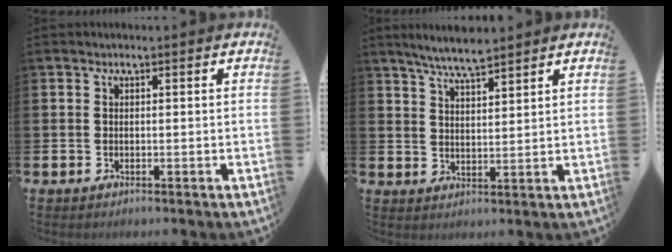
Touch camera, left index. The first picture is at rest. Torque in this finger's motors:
{"motor_torque": [0.40, -0.40, 0.37, 0.05]}